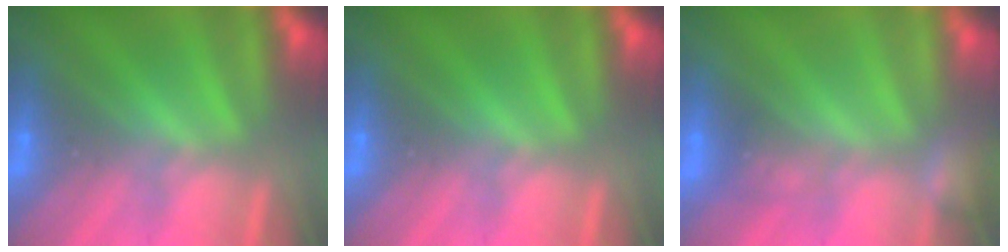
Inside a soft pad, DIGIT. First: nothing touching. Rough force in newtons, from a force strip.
{"total": 0.0}
{"total": 2.4}